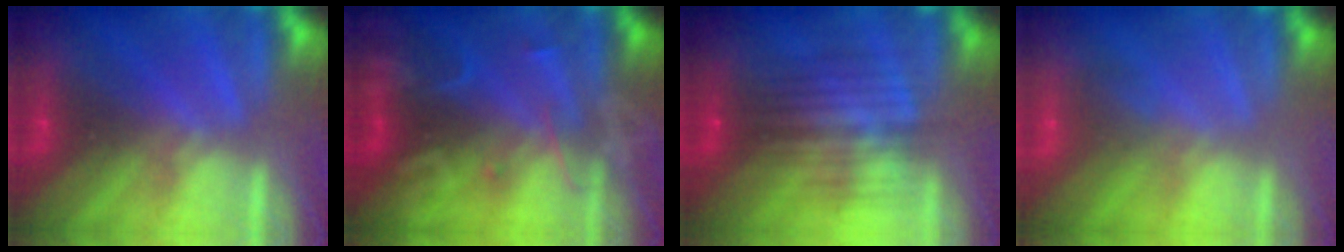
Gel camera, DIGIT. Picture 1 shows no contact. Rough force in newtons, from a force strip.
{"total": 2.5}
{"total": 10.5}
{"total": 2.8}